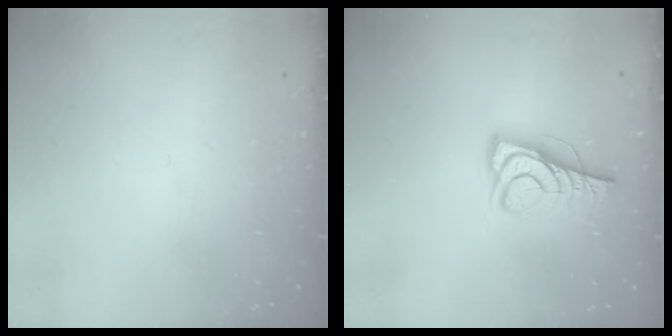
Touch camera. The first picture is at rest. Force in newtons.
{"total": 7.8, "press": 7.7, "slide": 0.6}